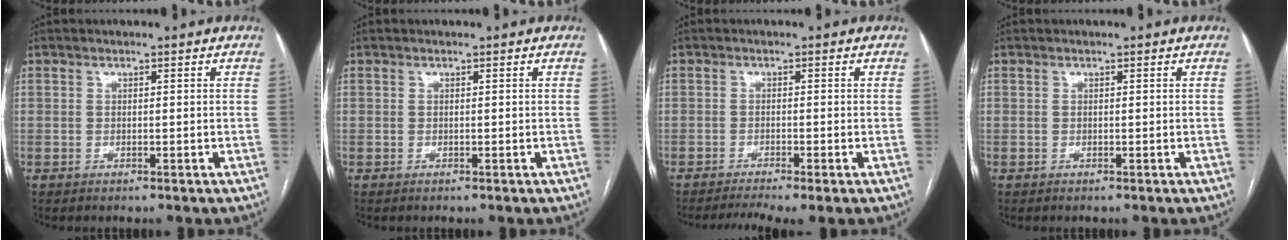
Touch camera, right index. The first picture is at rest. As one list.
[{"total": 0.0}, {"total": 4.7, "force": [-3.5, 0.0, 3.2], "torque": [-0.055, -0.004, -0.057]}, {"total": 0.0}]